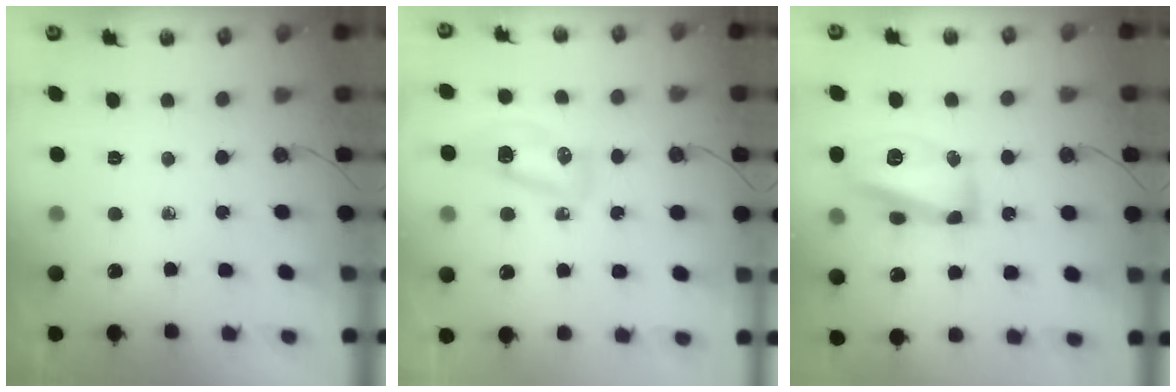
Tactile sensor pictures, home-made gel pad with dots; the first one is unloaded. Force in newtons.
{"total": 8.4, "press": 8.4, "slide": 0.9}
{"total": 14.6, "press": 14.5, "slide": 1.1}